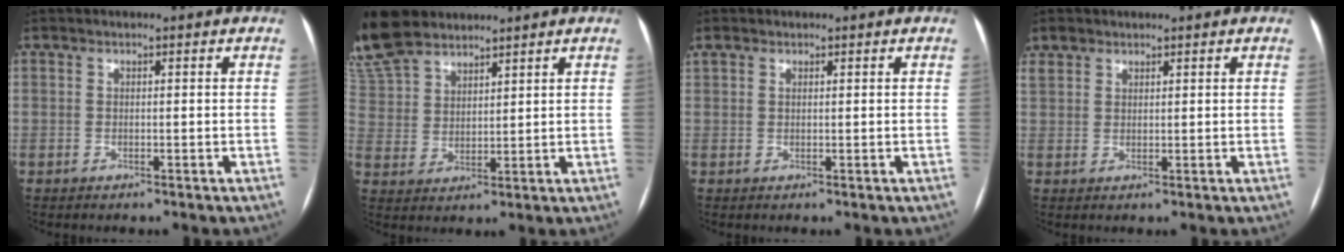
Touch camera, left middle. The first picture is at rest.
{"total": 13.6, "force": [11.8, 5.0, 4.8], "torque": [-0.158, 0.018, 0.243]}
{"total": 1.9, "force": [-0.6, -1.6, -0.9], "torque": [0.000, 0.003, 0.000]}
{"total": 2.6, "force": [1.9, 1.7, 0.4], "torque": [-0.012, 0.013, 0.039]}